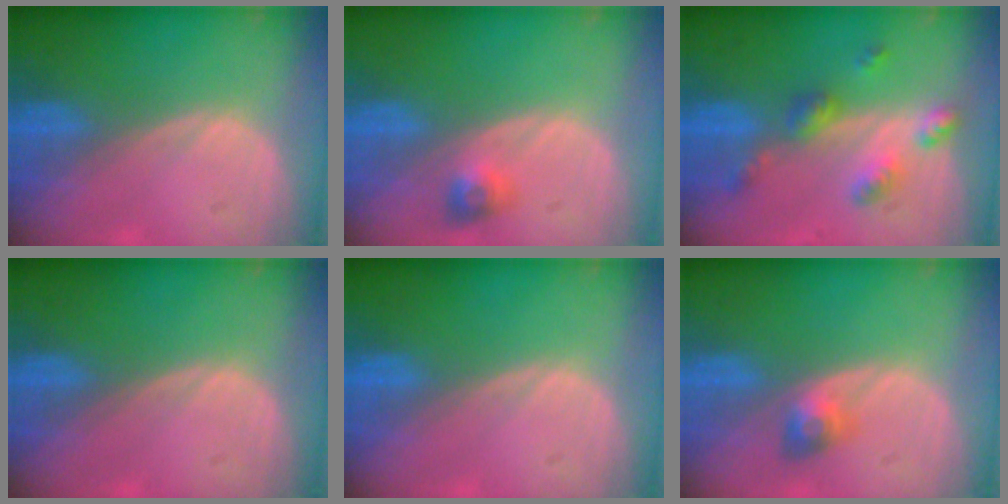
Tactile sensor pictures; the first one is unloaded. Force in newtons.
{"total": 2.9, "press": 2.6, "slide": 1.2}
{"total": 6.2, "press": 5.5, "slide": 3.0}
{"total": 0.0}
{"total": 0.0}
{"total": 3.0, "press": 2.6, "slide": 1.3}